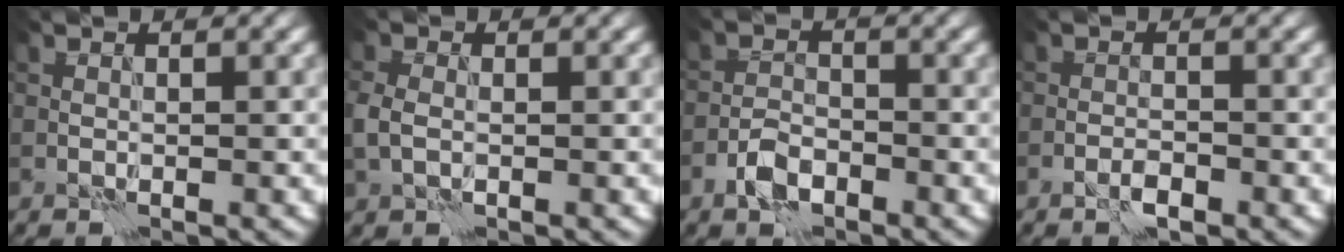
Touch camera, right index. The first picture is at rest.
{"total": 2.1, "force": [-0.3, 1.6, 1.4], "torque": [-0.038, 0.000, -0.009]}
{"total": 2.8, "force": [-1.8, 1.4, 1.6], "torque": [-0.028, 0.006, -0.039]}
{"total": 1.6, "force": [-1.1, 0.5, 1.1], "torque": [-0.018, 0.003, -0.022]}